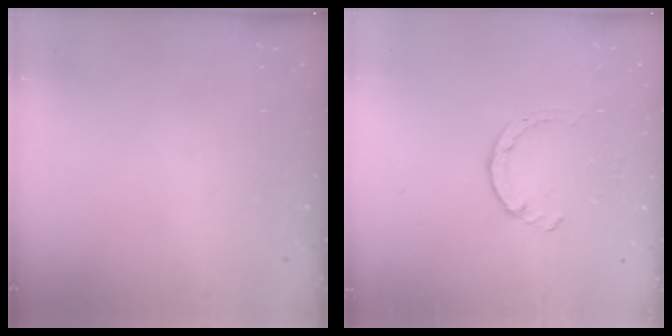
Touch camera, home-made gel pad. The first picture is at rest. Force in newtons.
{"total": 1.4, "press": 1.4, "slide": 0.3}